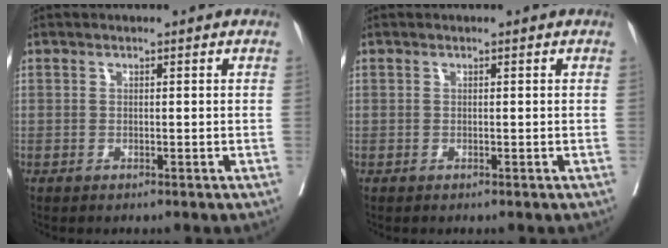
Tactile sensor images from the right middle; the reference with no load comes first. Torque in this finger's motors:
{"motor_torque": [0.51, -0.64, 0.04, 0.01]}